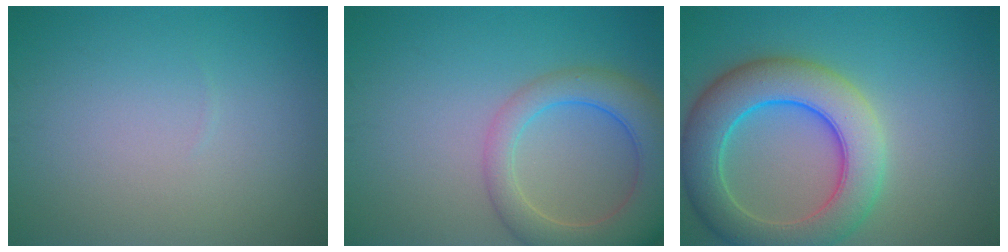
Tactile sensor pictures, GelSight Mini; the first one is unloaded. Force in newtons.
{"total": 7.2, "press": 7.2, "slide": 0.5}
{"total": 8.7, "press": 8.7, "slide": 0.5}